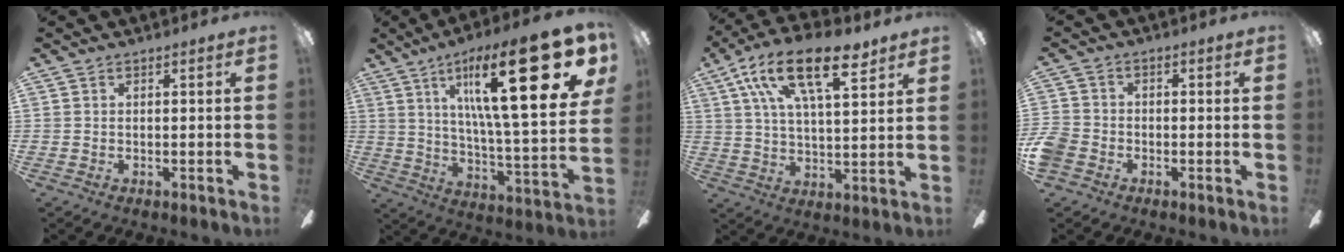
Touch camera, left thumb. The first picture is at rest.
{"total": 28.7, "force": [13.5, 7.7, 24.2], "torque": [-0.370, -0.070, 0.210]}
{"total": 19.2, "force": [10.7, 7.8, 13.8], "torque": [-0.240, -0.035, 0.176]}
{"total": 5.5, "force": [-2.5, 4.3, 2.3], "torque": [-0.055, 0.019, -0.045]}